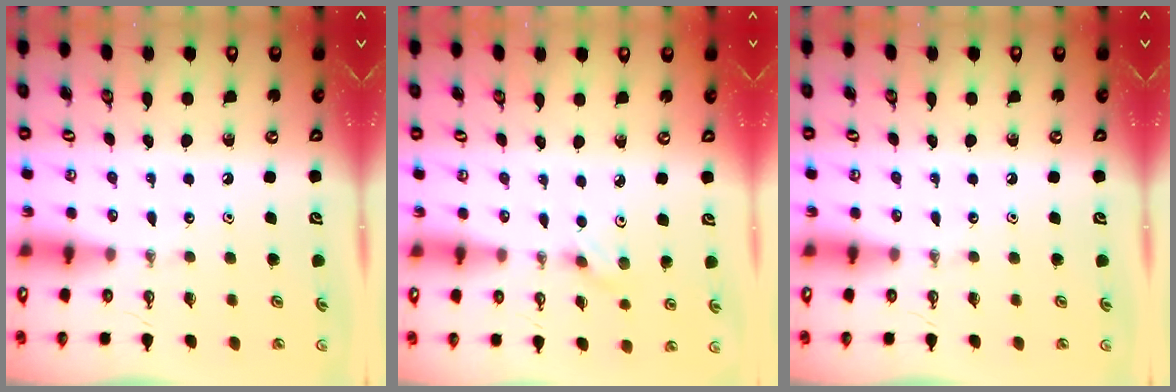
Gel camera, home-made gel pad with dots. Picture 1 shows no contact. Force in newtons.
{"total": 2.9, "press": 2.6, "slide": 1.4}
{"total": 0.0}